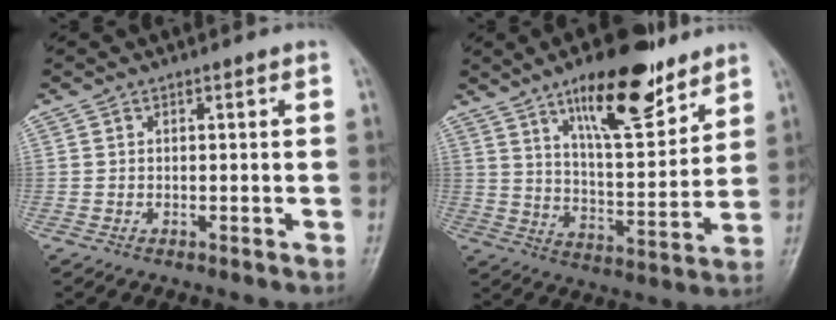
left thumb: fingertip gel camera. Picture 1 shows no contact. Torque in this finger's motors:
{"motor_torque": [0.84, 0.57, 1.49, -1.28, 0.16]}